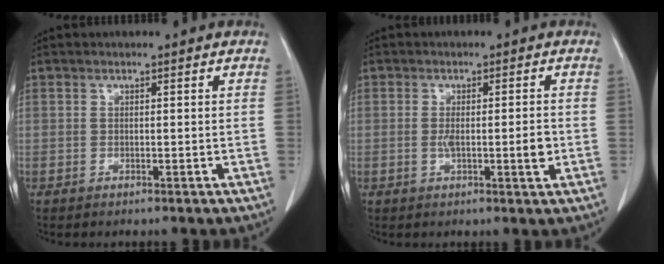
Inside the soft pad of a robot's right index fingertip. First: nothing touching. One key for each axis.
{"total": 4.1, "fx": -0.7, "fy": 0.6, "fz": 4.0, "tx": -0.066, "ty": -0.003, "tz": -0.008}